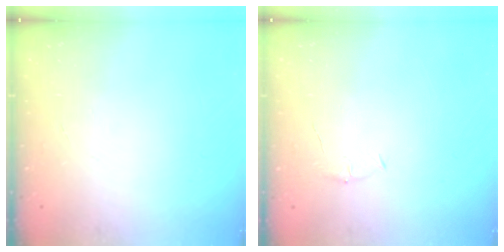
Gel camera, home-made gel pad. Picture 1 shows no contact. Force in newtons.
{"total": 4.2, "press": 4.0, "slide": 1.1}